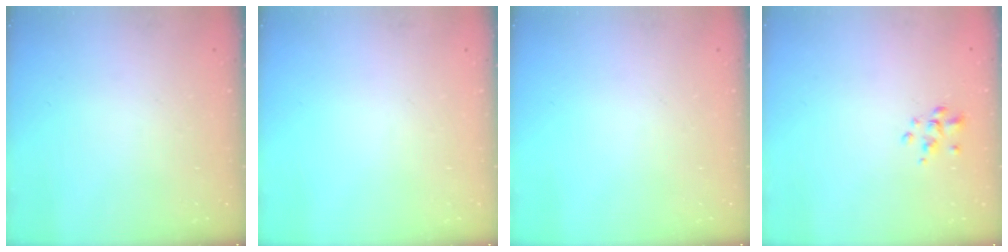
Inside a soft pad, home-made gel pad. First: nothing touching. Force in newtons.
{"total": 0.0}
{"total": 0.0}
{"total": 1.5, "press": 1.5, "slide": 0.5}